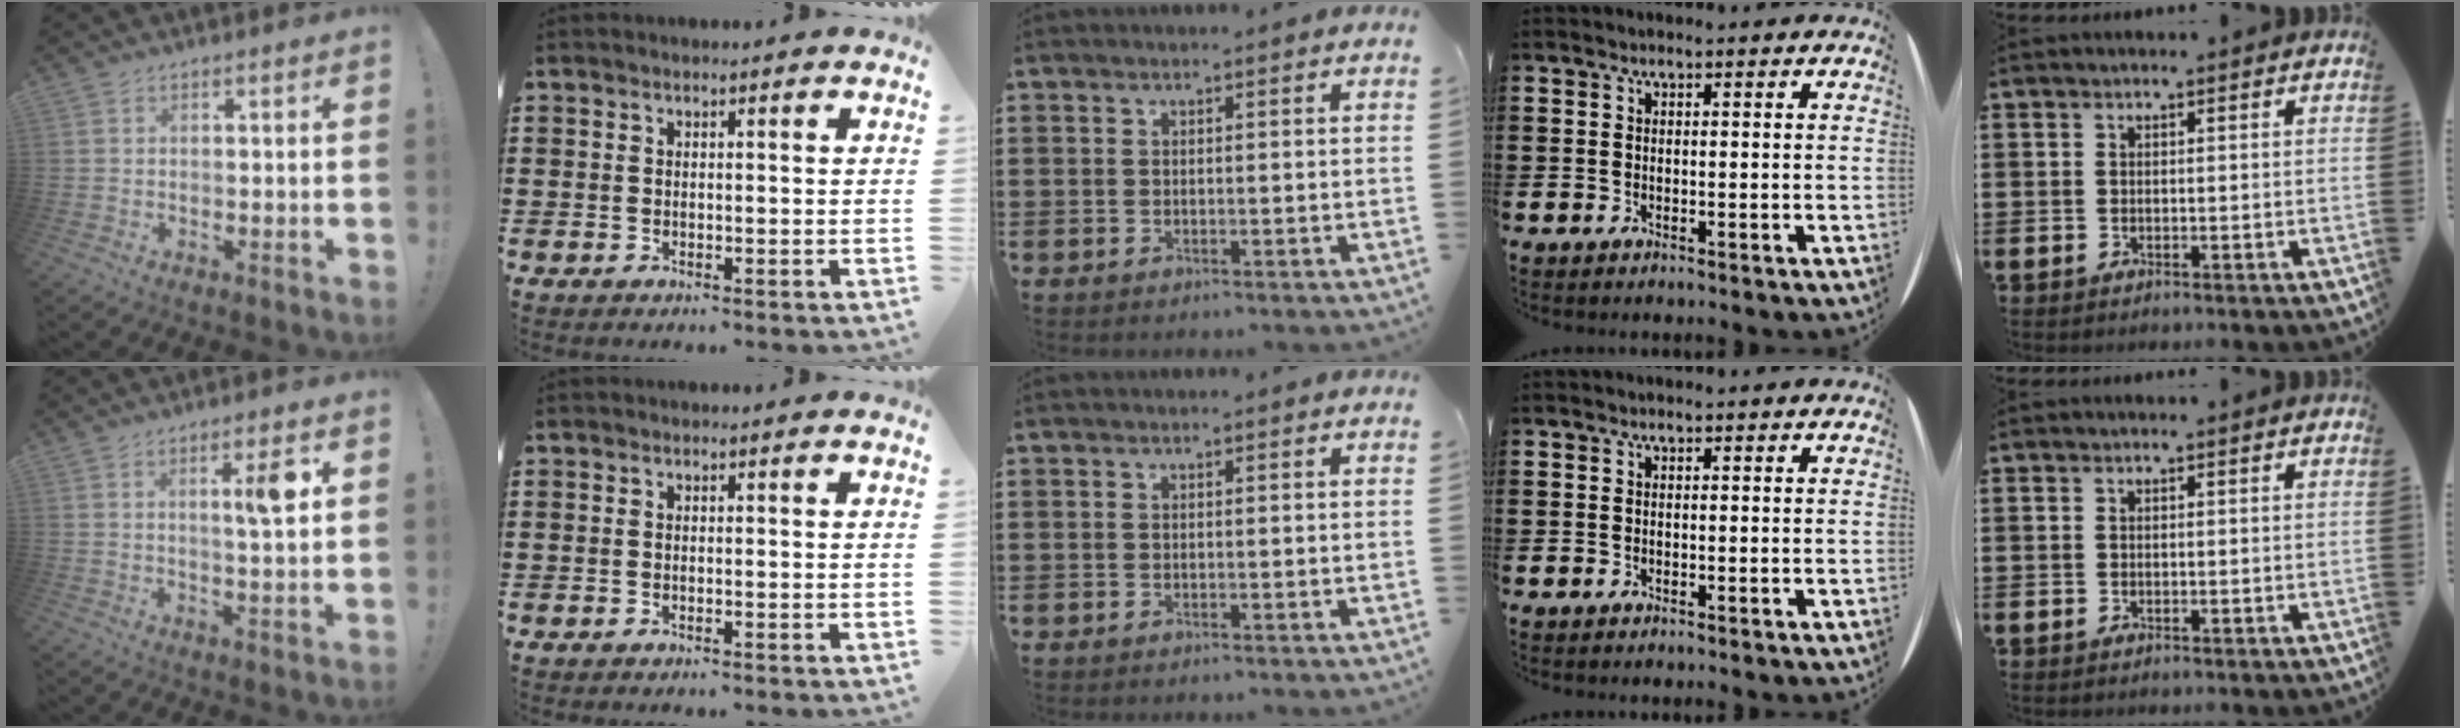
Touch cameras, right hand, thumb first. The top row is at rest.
{"thumb": {"total": 7.2, "force": [2.2, 0.4, 6.9], "torque": [-0.098, -0.009, 0.022]}}